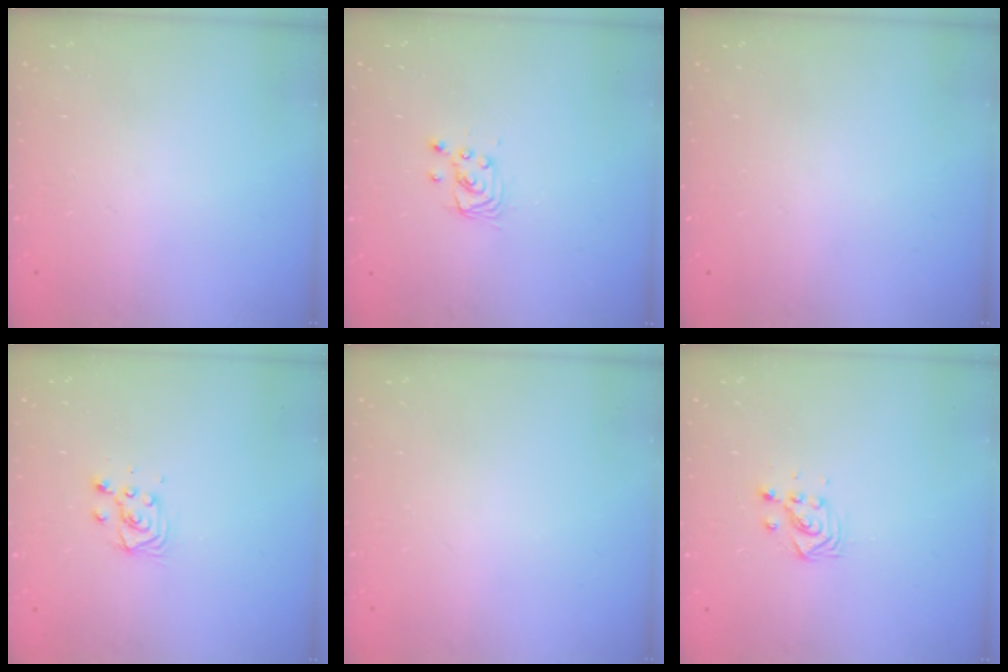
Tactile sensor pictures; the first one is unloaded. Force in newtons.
{"total": 2.8, "press": 2.8, "slide": 0.2}
{"total": 0.0}
{"total": 3.7, "press": 3.7, "slide": 0.3}
{"total": 0.0}
{"total": 3.6, "press": 3.6, "slide": 0.4}